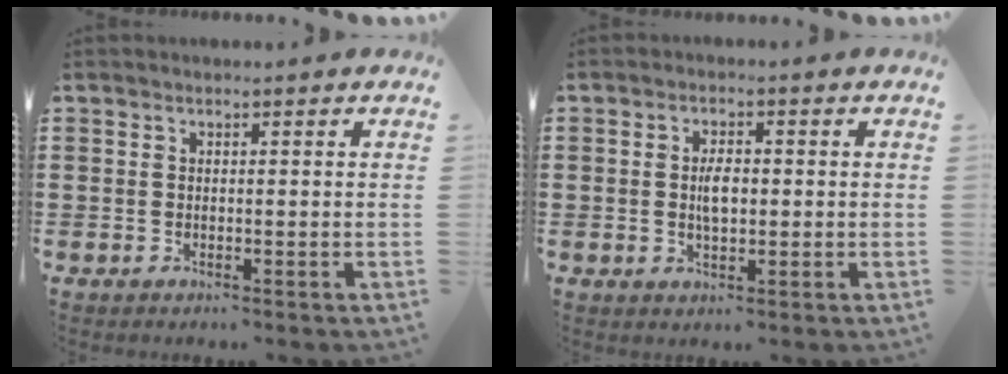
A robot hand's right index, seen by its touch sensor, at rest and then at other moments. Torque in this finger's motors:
{"motor_torque": [1.19, 0.95, 0.35, 0.09]}